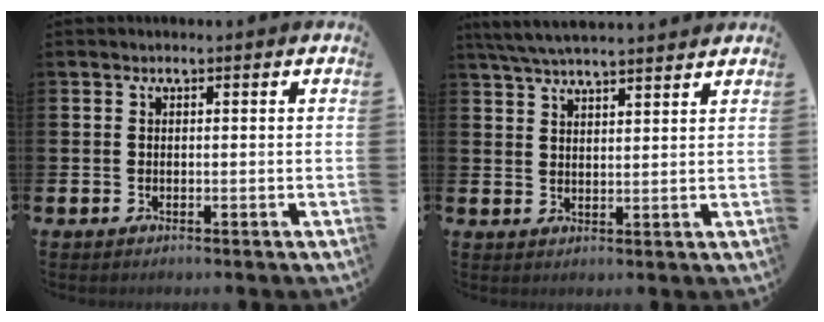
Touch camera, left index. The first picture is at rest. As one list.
[{"total": 4.9, "force": [4.7, 0.2, 1.4], "torque": [-0.045, -0.015, 0.087]}]